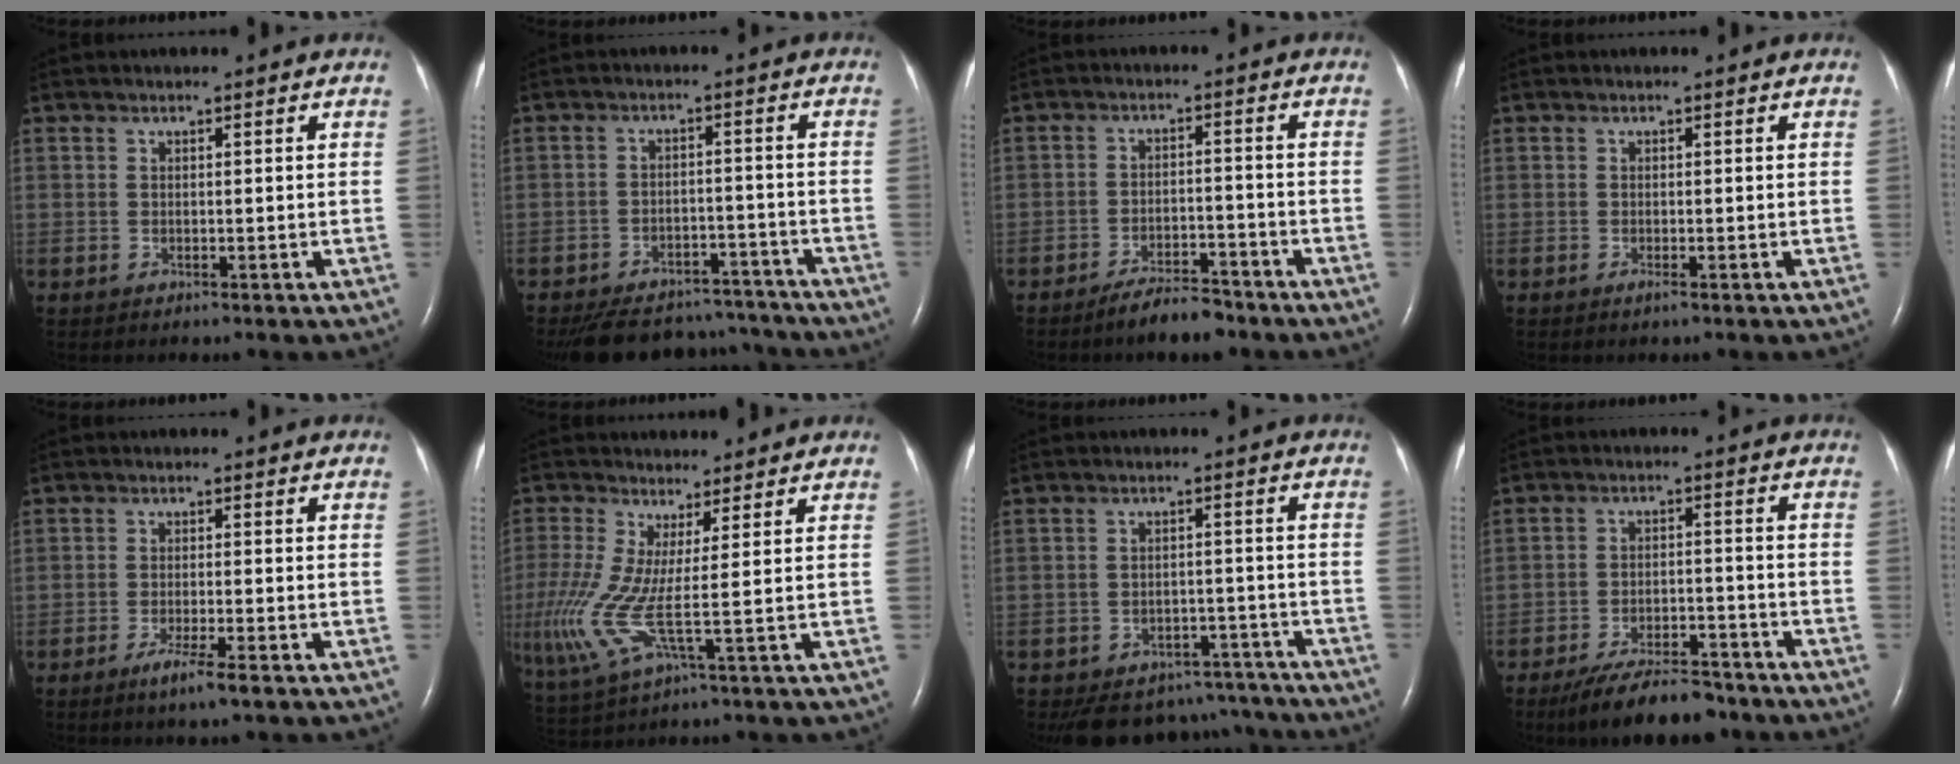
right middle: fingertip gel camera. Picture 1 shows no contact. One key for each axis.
{"total": 16.1, "fx": -14.3, "fy": 6.0, "fz": 4.3, "tx": -0.099, "ty": 0.010, "tz": -0.193}
{"total": 5.5, "fx": -4.6, "fy": 1.4, "fz": 2.5, "tx": -0.049, "ty": -0.002, "tz": -0.079}
{"total": 0.6, "fx": -0.3, "fy": 0.0, "fz": 0.4, "tx": -0.012, "ty": -0.002, "tz": -0.006}
{"total": 4.0, "fx": -2.5, "fy": -0.1, "fz": 3.2, "tx": -0.064, "ty": -0.010, "tz": -0.047}
{"total": 10.0, "fx": -0.6, "fy": 1.1, "fz": 9.9, "tx": -0.252, "ty": -0.011, "tz": -0.010}
{"total": 12.7, "fx": -11.4, "fy": 5.5, "fz": 1.9, "tx": -0.026, "ty": 0.024, "tz": -0.139}
{"total": 10.7, "fx": -9.0, "fy": 2.9, "fz": 5.1, "tx": -0.084, "ty": -0.008, "tz": -0.147}